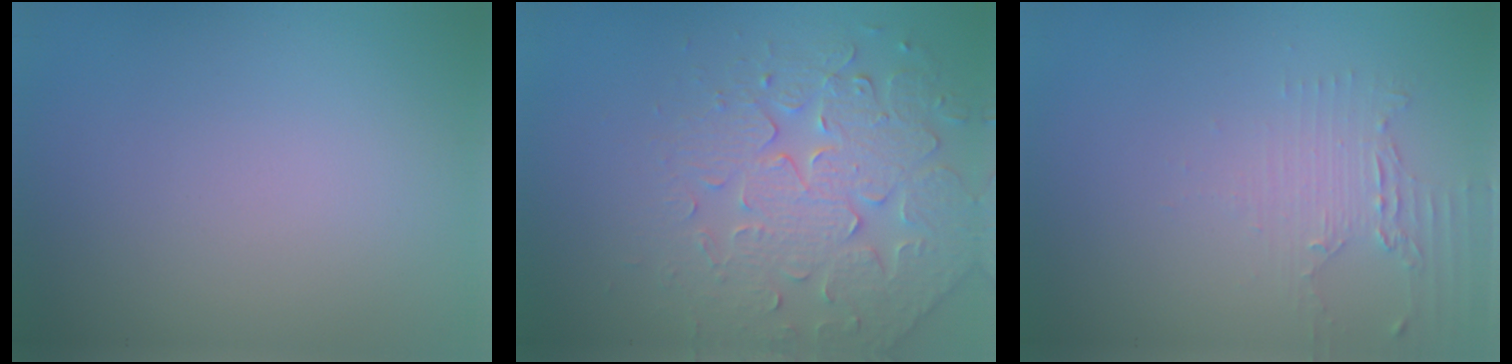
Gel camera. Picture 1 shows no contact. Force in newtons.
{"total": 5.0, "press": 4.8, "slide": 1.5}
{"total": 2.3, "press": 1.7, "slide": 1.5}